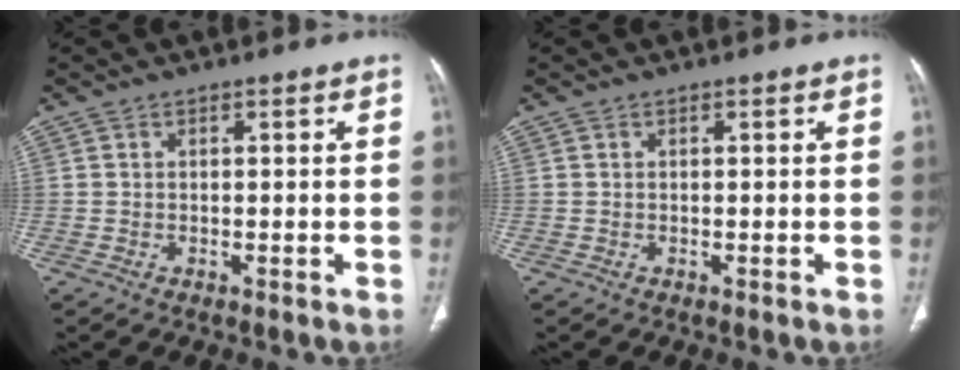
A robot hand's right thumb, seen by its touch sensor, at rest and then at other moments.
{"total": 0.0}